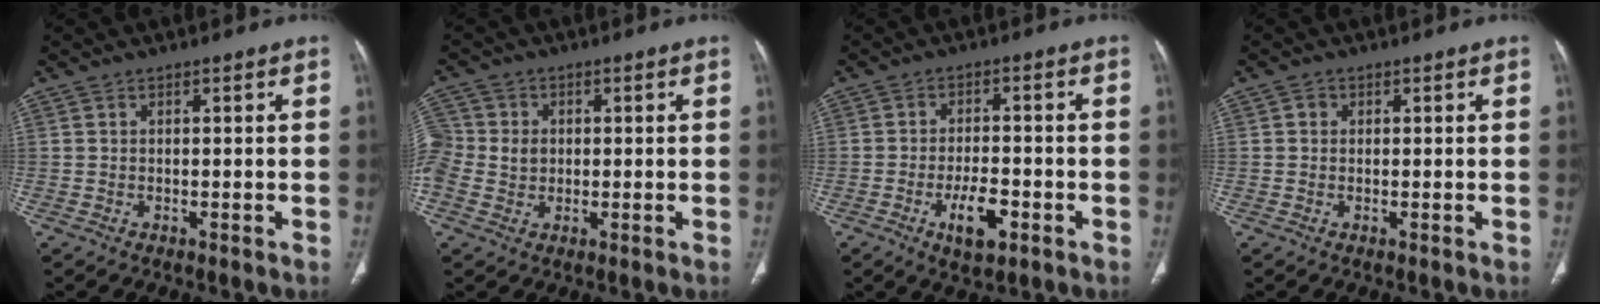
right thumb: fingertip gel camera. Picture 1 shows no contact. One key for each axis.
{"total": 10.1, "fx": 0.5, "fy": 8.7, "fz": 5.0, "tx": -0.123, "ty": 0.021, "tz": 0.012}
{"total": 6.7, "fx": -3.0, "fy": 2.9, "fz": 5.3, "tx": -0.086, "ty": 0.010, "tz": -0.046}
{"total": 1.1, "fx": 0.2, "fy": 1.0, "fz": 0.4, "tx": 0.000, "ty": 0.002, "tz": -0.001}